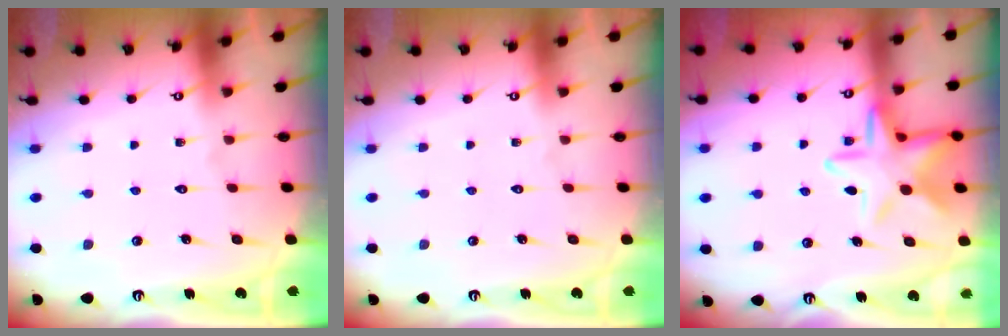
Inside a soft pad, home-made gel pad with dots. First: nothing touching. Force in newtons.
{"total": 0.0}
{"total": 12.8, "press": 12.7, "slide": 1.1}